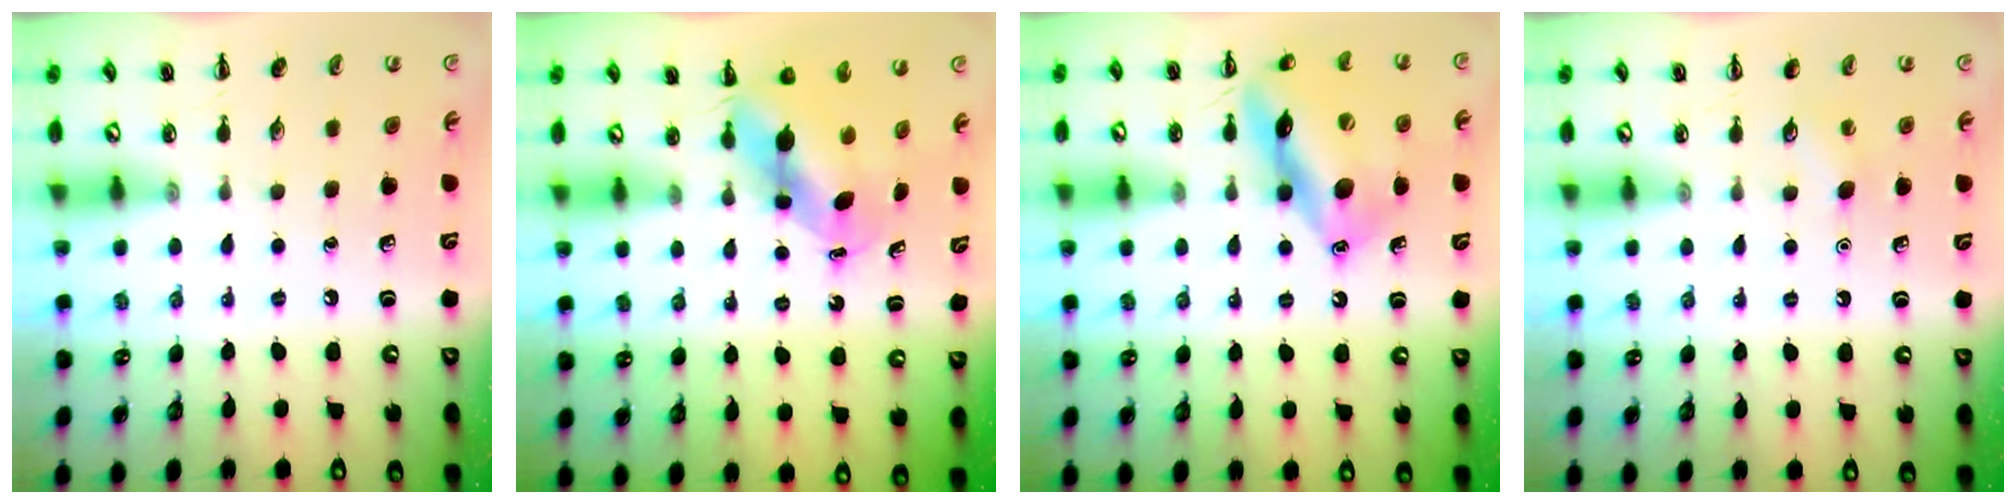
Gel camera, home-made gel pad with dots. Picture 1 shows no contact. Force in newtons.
{"total": 7.3, "press": 7.2, "slide": 1.0}
{"total": 16.5, "press": 16.5, "slide": 1.5}
{"total": 2.8, "press": 2.7, "slide": 0.7}